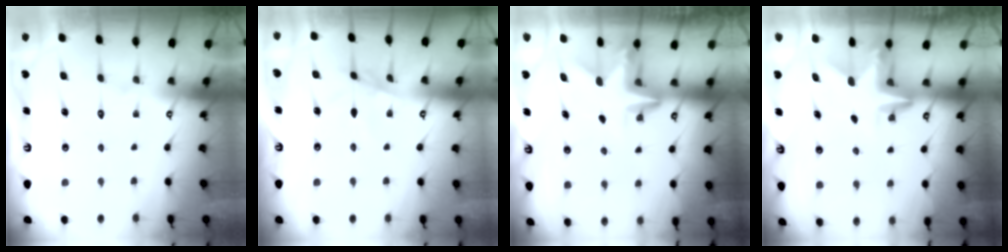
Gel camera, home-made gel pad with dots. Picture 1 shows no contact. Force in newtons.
{"total": 2.7, "press": 2.7, "slide": 0.5}
{"total": 3.1, "press": 3.1, "slide": 0.2}
{"total": 3.0, "press": 3.0, "slide": 0.2}